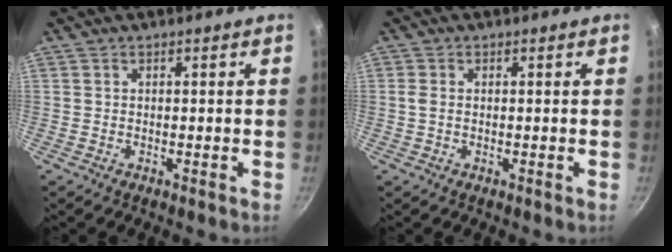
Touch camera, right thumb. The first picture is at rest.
{"total": 1.5, "force": [0.0, 1.0, 1.1], "torque": [-0.023, 0.001, -0.002]}